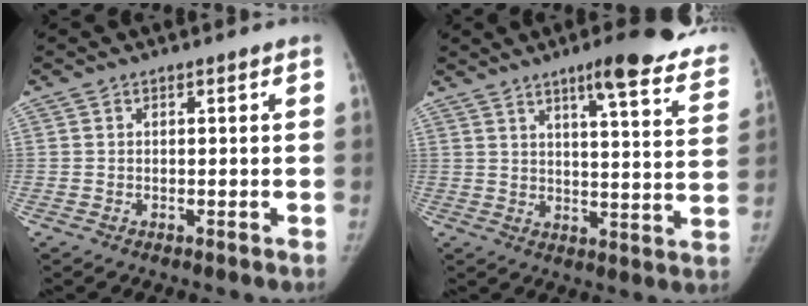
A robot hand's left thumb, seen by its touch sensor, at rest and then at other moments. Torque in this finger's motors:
{"motor_torque": [1.48, -0.11, 0.62, -0.53, 0.20]}